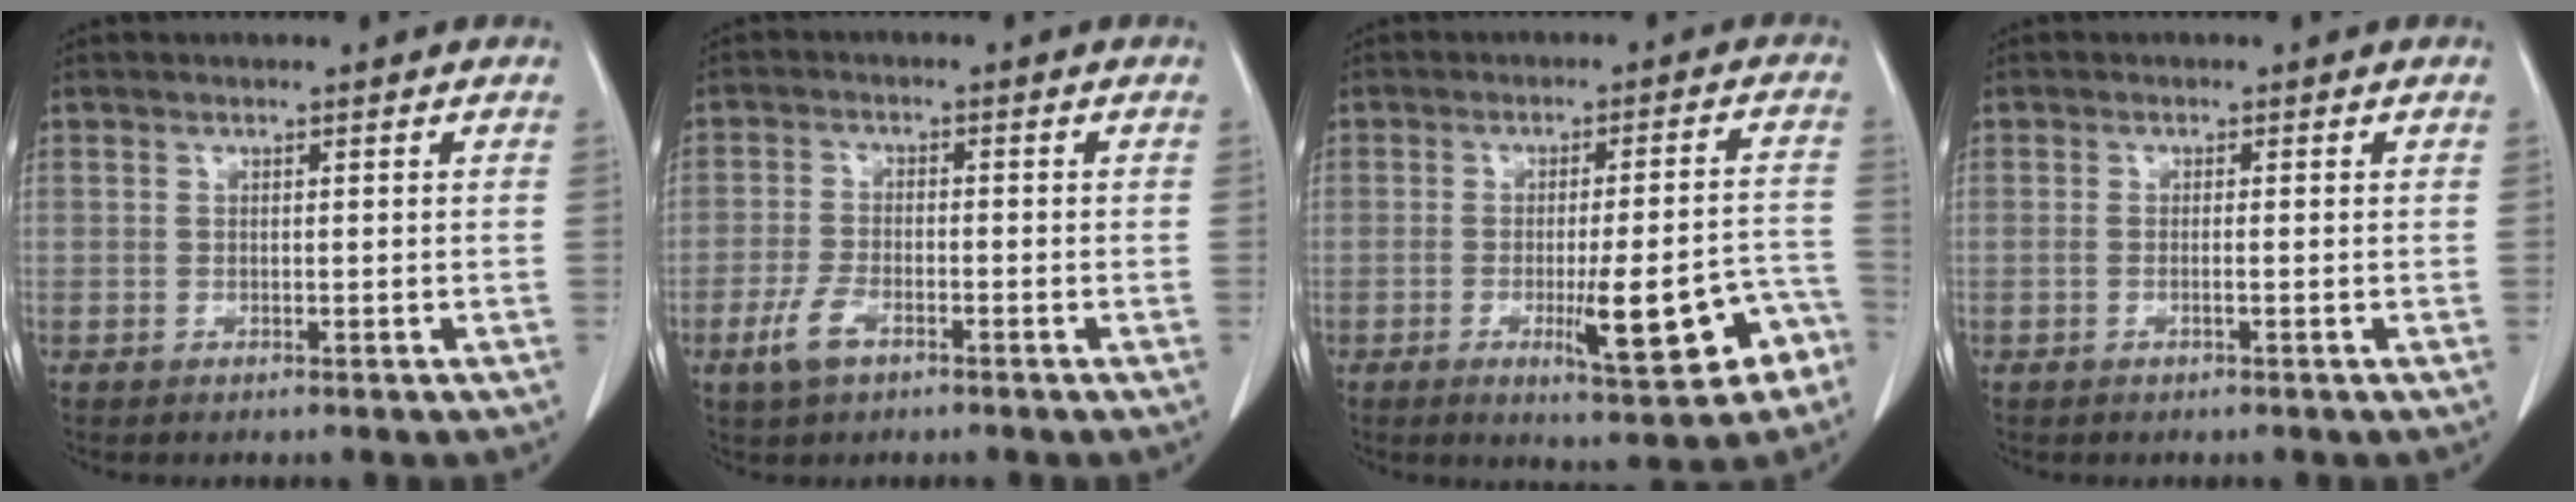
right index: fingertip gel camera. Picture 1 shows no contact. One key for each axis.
{"total": 4.4, "fx": -2.5, "fy": 1.8, "fz": 3.2, "tx": -0.072, "ty": -0.002, "tz": -0.045}
{"total": 12.0, "fx": -5.1, "fy": 2.0, "fz": 10.6, "tx": -0.137, "ty": 0.009, "tz": -0.060}
{"total": 0.8, "fx": -0.3, "fy": -0.1, "fz": 0.7, "tx": -0.015, "ty": 0.000, "tz": -0.005}